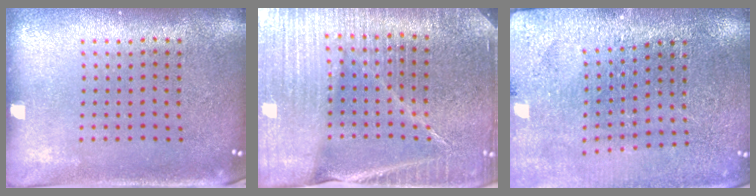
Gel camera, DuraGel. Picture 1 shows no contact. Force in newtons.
{"total": 4.5, "press": 4.2, "slide": 1.6}
{"total": 3.0, "press": 3.0, "slide": 0.4}